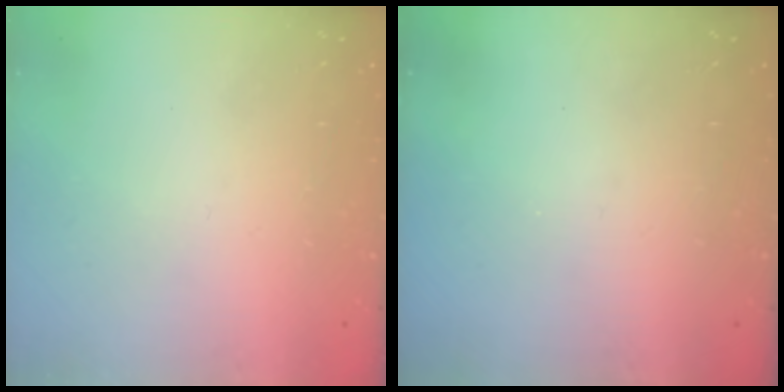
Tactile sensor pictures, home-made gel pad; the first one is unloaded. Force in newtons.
{"total": 0.0}